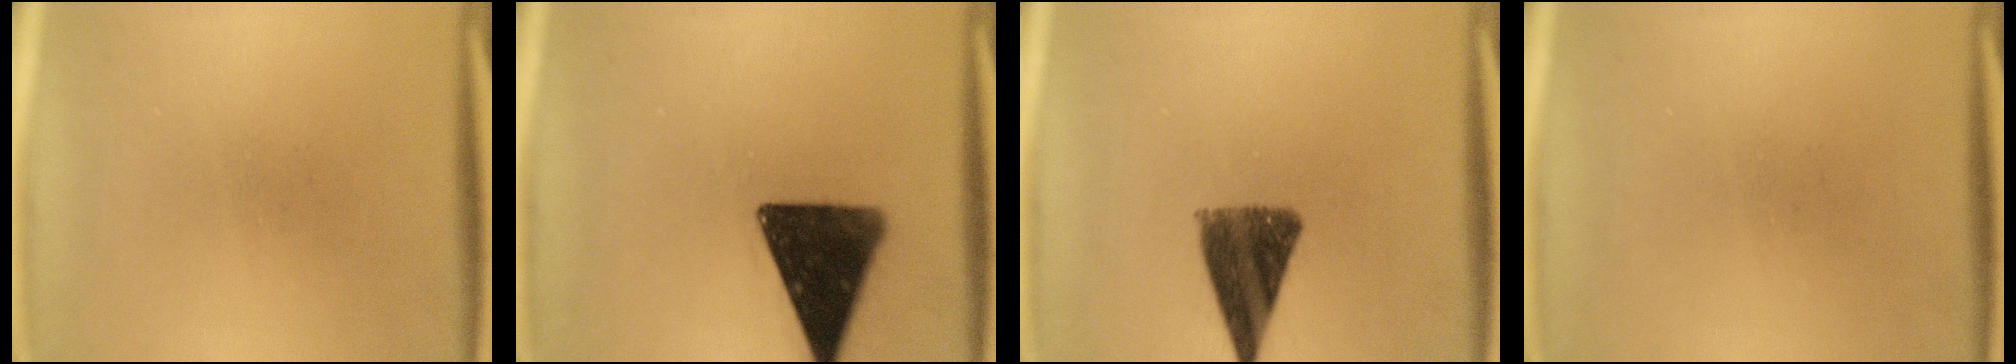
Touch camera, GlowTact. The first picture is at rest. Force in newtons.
{"total": 15.1}
{"total": 10.3}
{"total": 0.0}